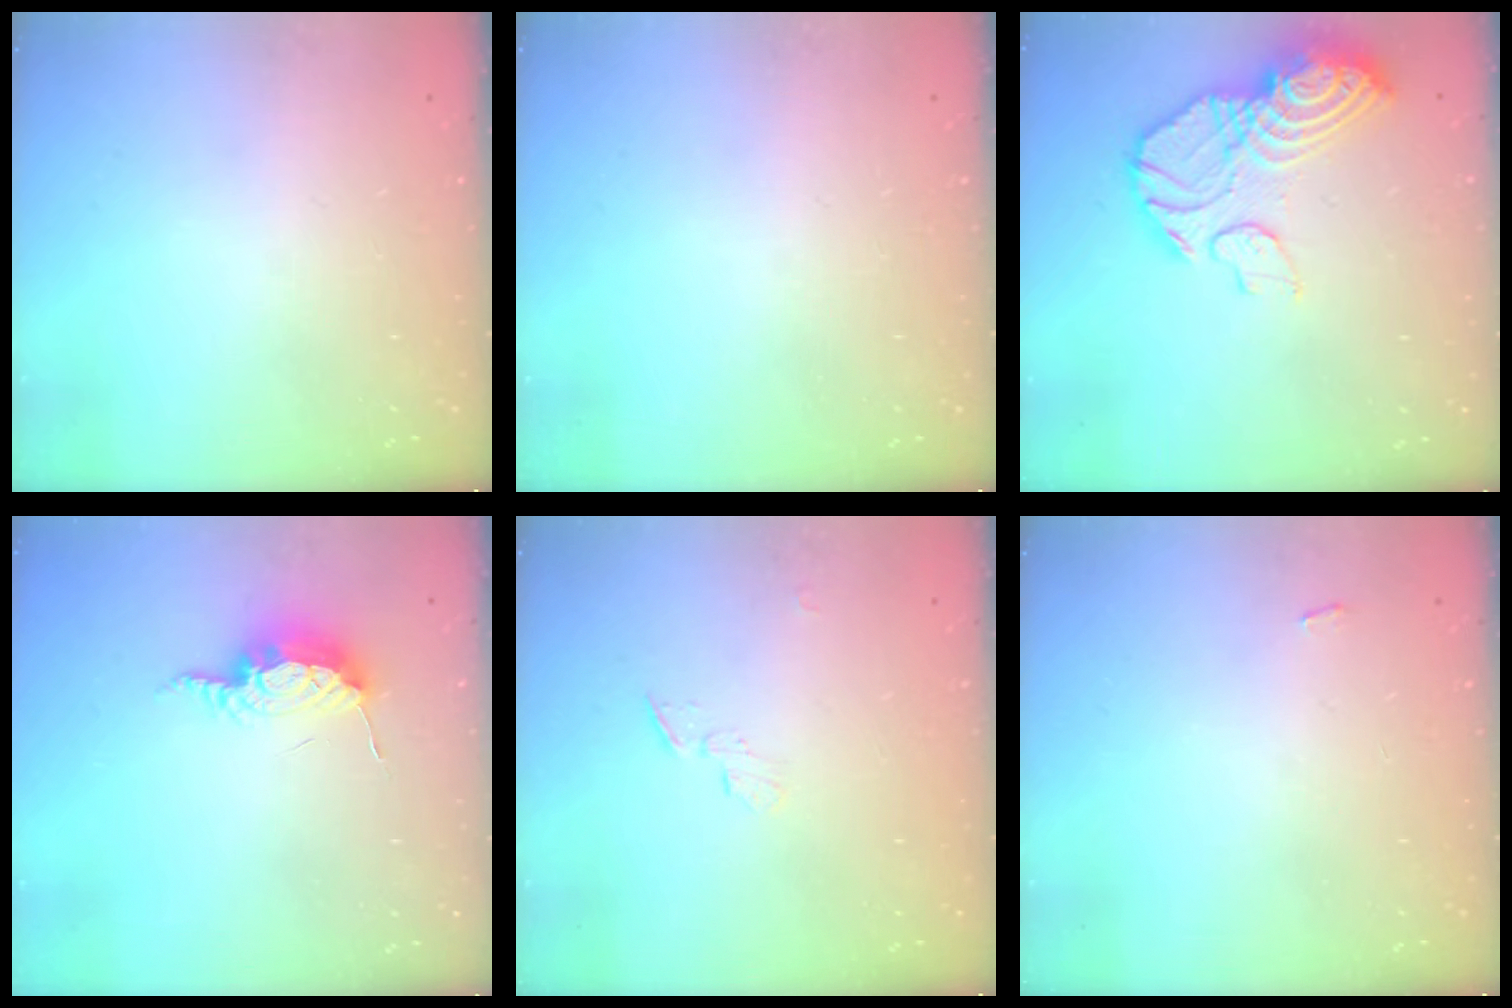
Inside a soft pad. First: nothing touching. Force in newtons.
{"total": 0.0}
{"total": 17.8, "press": 17.3, "slide": 4.0}
{"total": 8.9, "press": 8.8, "slide": 0.9}
{"total": 3.3, "press": 3.3, "slide": 0.3}
{"total": 2.2, "press": 2.2, "slide": 0.3}